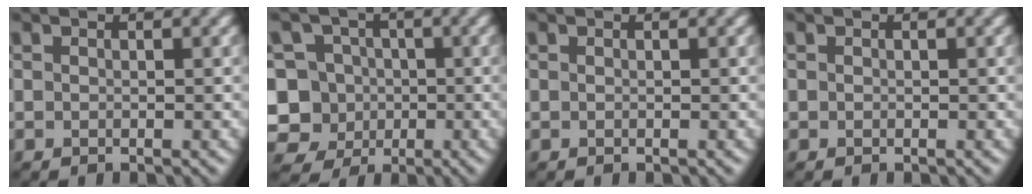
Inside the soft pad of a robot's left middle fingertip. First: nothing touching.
{"total": 8.6, "force": [-1.2, 8.0, 2.9], "torque": [-0.063, 0.030, -0.057]}
{"total": 0.0}
{"total": 0.0}